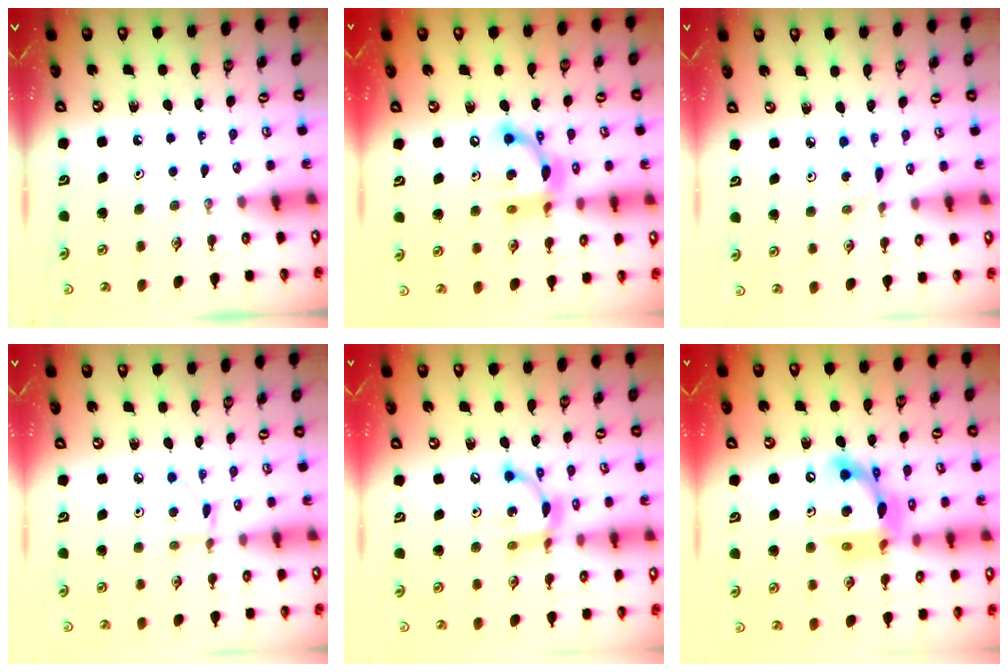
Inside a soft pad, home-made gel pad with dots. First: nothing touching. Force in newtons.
{"total": 13.5, "press": 13.4, "slide": 1.0}
{"total": 2.3, "press": 2.3, "slide": 0.3}
{"total": 2.6, "press": 2.6, "slide": 0.3}
{"total": 11.7, "press": 11.6, "slide": 0.6}
{"total": 14.4, "press": 14.4, "slide": 1.5}